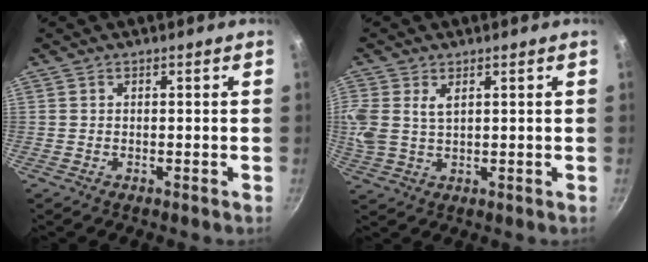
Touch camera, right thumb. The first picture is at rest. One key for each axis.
{"total": 7.9, "fx": 2.7, "fy": 5.0, "fz": 5.5, "tx": -0.126, "ty": 0.006, "tz": 0.058}